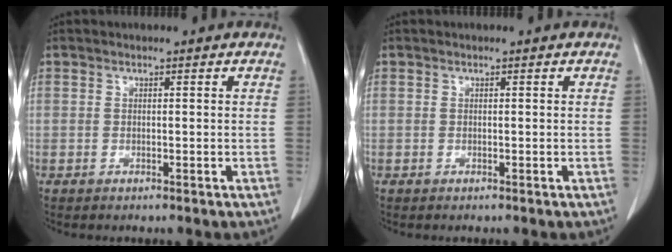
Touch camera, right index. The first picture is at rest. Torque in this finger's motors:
{"motor_torque": [-0.01, 0.01, 0.02, 0.00]}